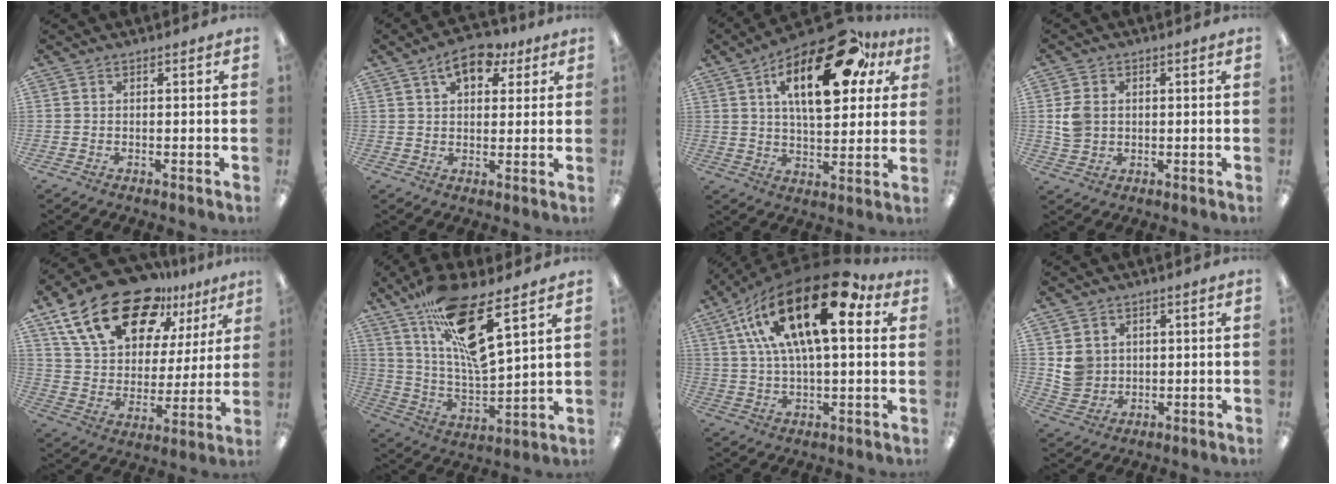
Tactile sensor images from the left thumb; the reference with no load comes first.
{"total": 9.0, "force": [5.1, 5.1, 5.4], "torque": [-0.069, -0.016, 0.085]}
{"total": 23.7, "force": [10.8, 10.8, 18.1], "torque": [-0.263, -0.038, 0.174]}
{"total": 5.2, "force": [0.5, 4.5, 2.7], "torque": [-0.054, 0.004, 0.008]}
{"total": 22.4, "force": [14.5, 11.8, 12.3], "torque": [-0.209, -0.080, 0.260]}
{"total": 19.2, "force": [12.4, 4.8, 13.8], "torque": [-0.246, -0.068, 0.209]}
{"total": 24.5, "force": [11.3, 9.3, 19.6], "torque": [-0.357, -0.046, 0.179]}
{"total": 5.5, "force": [1.4, 5.2, 1.3], "torque": [-0.015, 0.003, 0.026]}